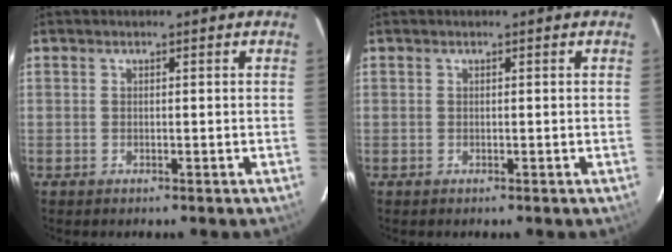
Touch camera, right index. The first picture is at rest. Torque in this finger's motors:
{"motor_torque": [0.00, 0.00, 0.00, 0.00]}